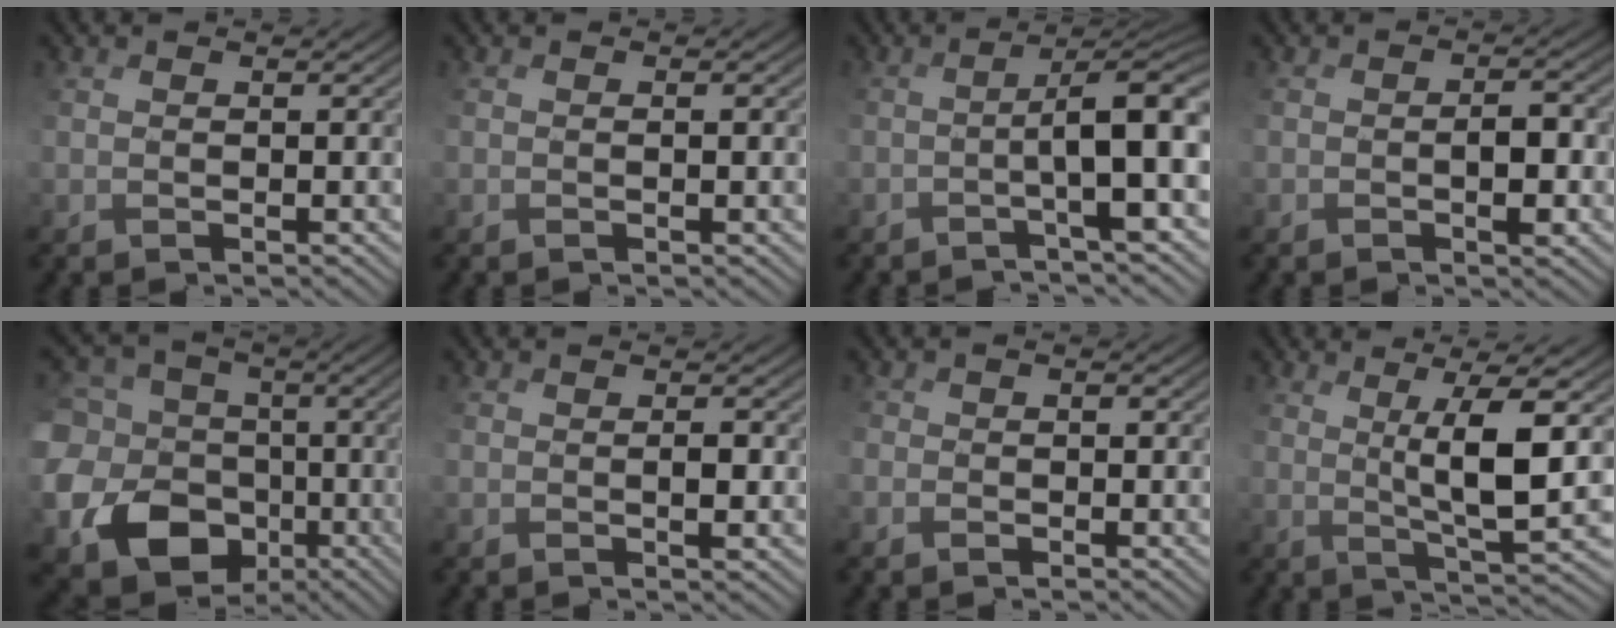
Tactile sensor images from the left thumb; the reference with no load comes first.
{"total": 0.8, "force": [0.2, 0.0, 0.8], "torque": [-0.012, -0.001, 0.009]}
{"total": 7.1, "force": [-1.8, 0.5, 6.8], "torque": [-0.089, 0.018, -0.032]}
{"total": 3.5, "force": [-1.0, 1.9, 2.8], "torque": [-0.033, 0.006, -0.008]}
{"total": 17.4, "force": [-4.0, 15.1, 7.8], "torque": [-0.219, -0.030, -0.077]}
{"total": 2.0, "force": [0.0, 0.9, 1.8], "torque": [-0.034, -0.001, 0.004]}
{"total": 1.8, "force": [-0.6, 1.5, 0.8], "torque": [-0.019, 0.003, -0.012]}
{"total": 7.1, "force": [2.2, 0.4, 6.7], "torque": [-0.116, 0.013, 0.049]}